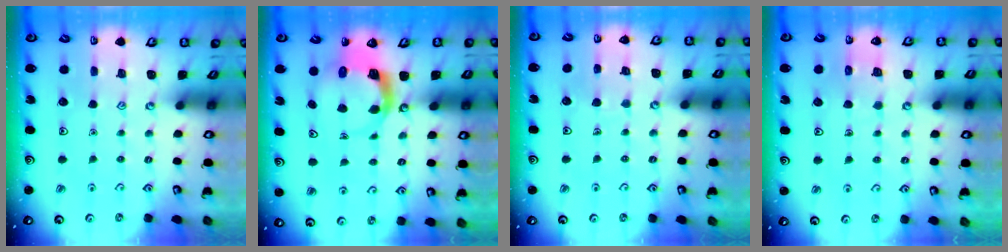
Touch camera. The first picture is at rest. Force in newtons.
{"total": 5.7, "press": 5.6, "slide": 0.5}
{"total": 4.3, "press": 4.2, "slide": 0.4}
{"total": 5.4, "press": 5.4, "slide": 0.4}